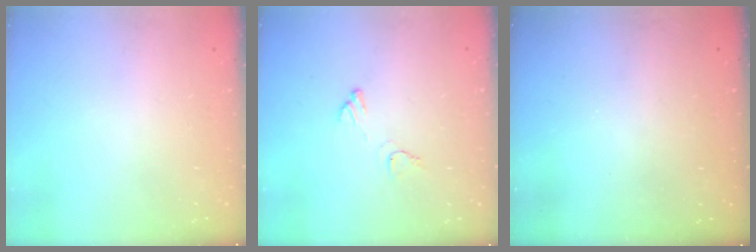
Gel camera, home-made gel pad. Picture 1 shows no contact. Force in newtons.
{"total": 5.7, "press": 5.7, "slide": 0.4}
{"total": 3.2, "press": 3.2, "slide": 0.1}